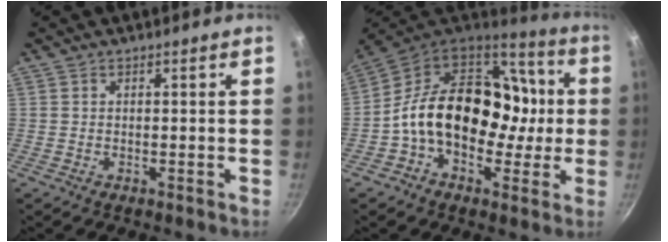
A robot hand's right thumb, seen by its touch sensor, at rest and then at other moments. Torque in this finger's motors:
{"motor_torque": [1.38, 3.63, 1.41, -1.34, 0.23]}